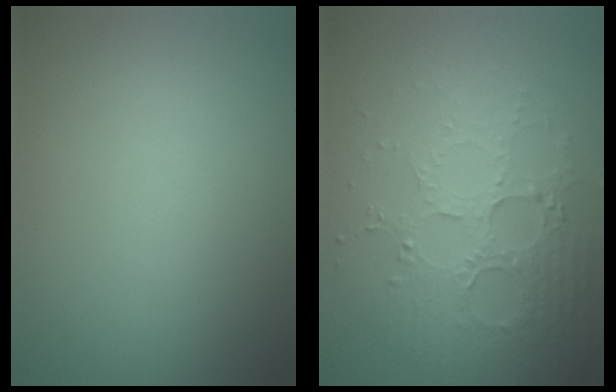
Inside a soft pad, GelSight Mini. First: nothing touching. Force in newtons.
{"total": 4.1, "press": 3.9, "slide": 1.3}